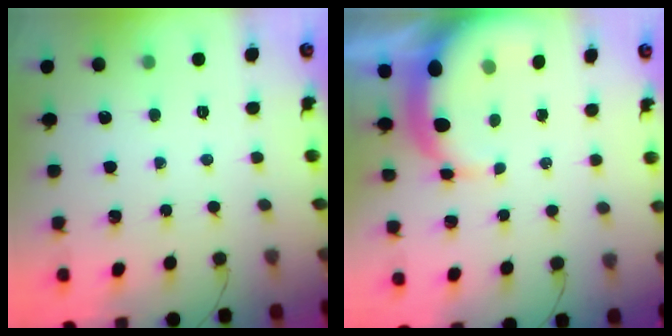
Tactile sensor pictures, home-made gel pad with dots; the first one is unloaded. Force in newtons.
{"total": 7.1, "press": 7.0, "slide": 1.2}